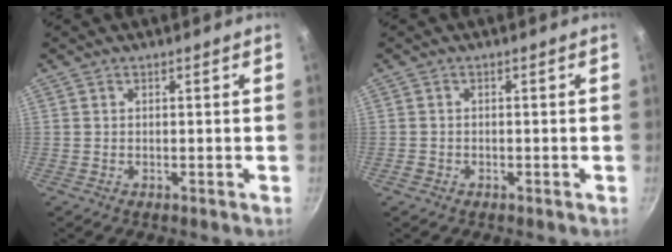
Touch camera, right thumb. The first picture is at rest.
{"total": 1.2, "force": [-0.7, 0.9, 0.3], "torque": [-0.008, 0.004, -0.011]}